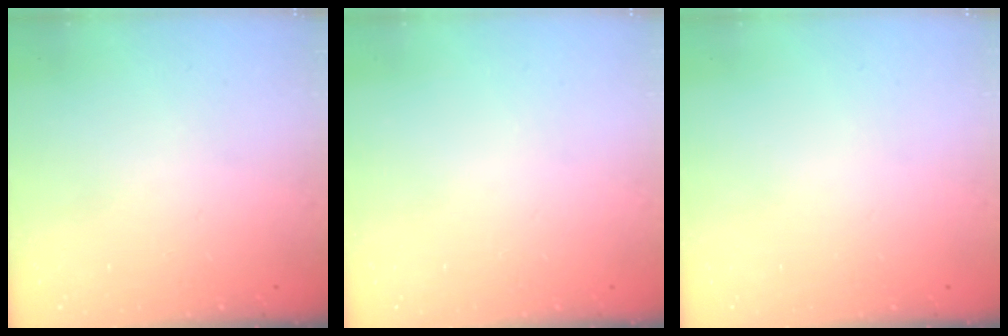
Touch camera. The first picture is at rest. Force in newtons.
{"total": 0.0}
{"total": 0.0}